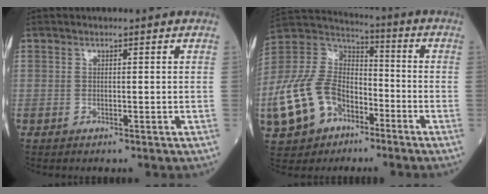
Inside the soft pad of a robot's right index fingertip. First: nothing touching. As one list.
[{"total": 15.8, "force": [-6.6, 10.4, 9.8], "torque": [-0.238, 0.016, -0.122]}]